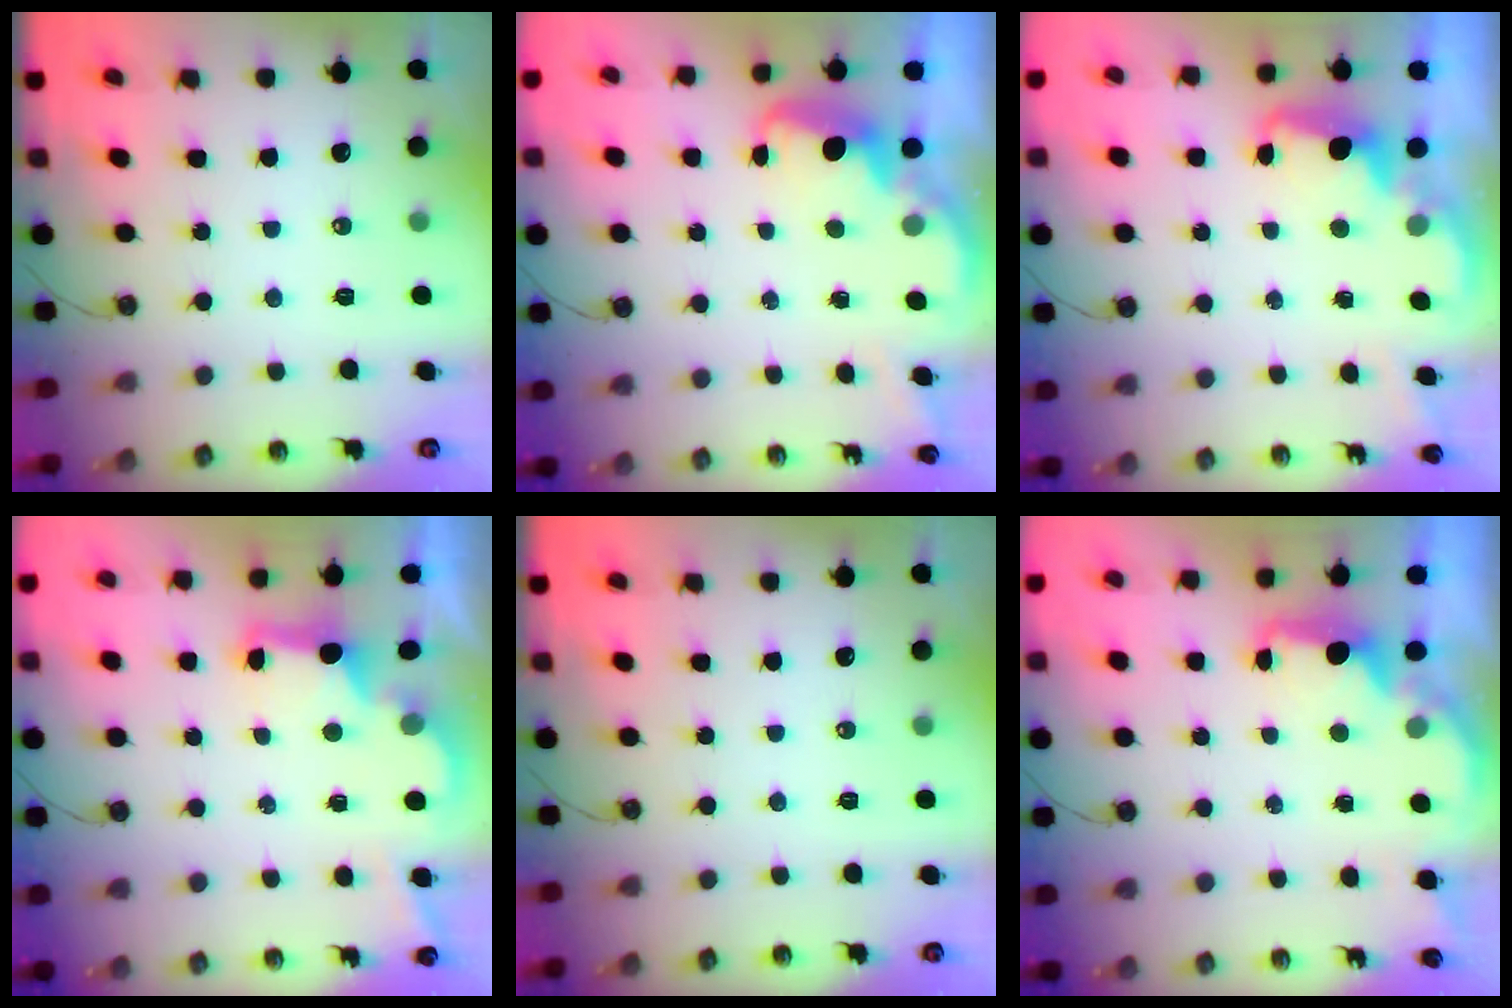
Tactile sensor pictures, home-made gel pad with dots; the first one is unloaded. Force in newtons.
{"total": 2.5, "press": 2.5, "slide": 0.4}
{"total": 2.5, "press": 2.5, "slide": 0.5}
{"total": 2.9, "press": 2.8, "slide": 0.9}
{"total": 0.0}
{"total": 2.4, "press": 2.2, "slide": 0.8}